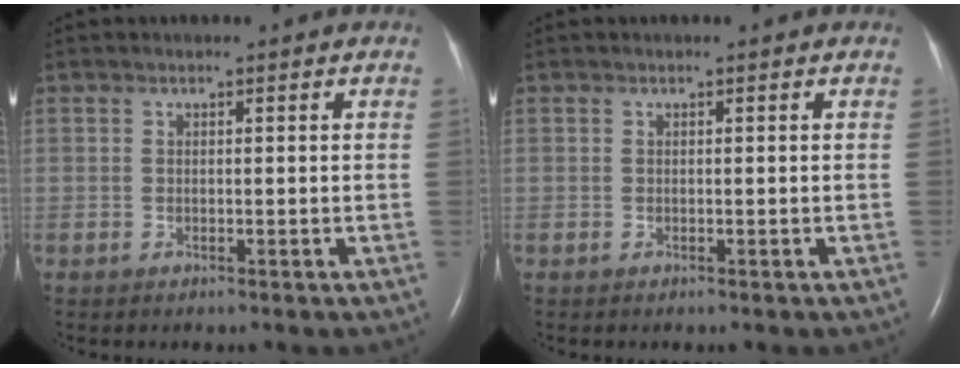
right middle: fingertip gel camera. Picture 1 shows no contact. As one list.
[{"total": 0.0}]